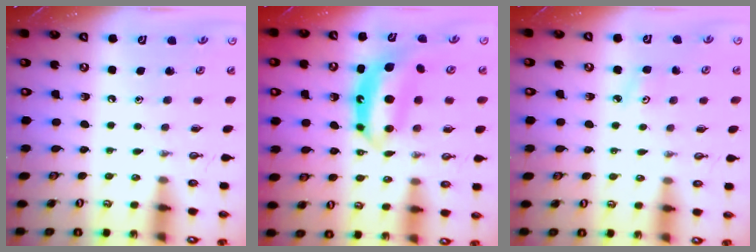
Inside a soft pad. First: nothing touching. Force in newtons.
{"total": 7.3, "press": 7.3, "slide": 0.5}
{"total": 2.6, "press": 2.6, "slide": 0.3}